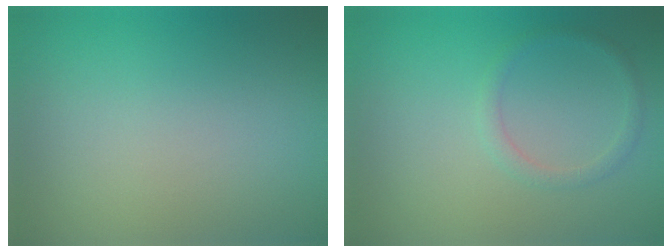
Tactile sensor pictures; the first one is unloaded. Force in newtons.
{"total": 1.3, "press": 1.3, "slide": 0.1}